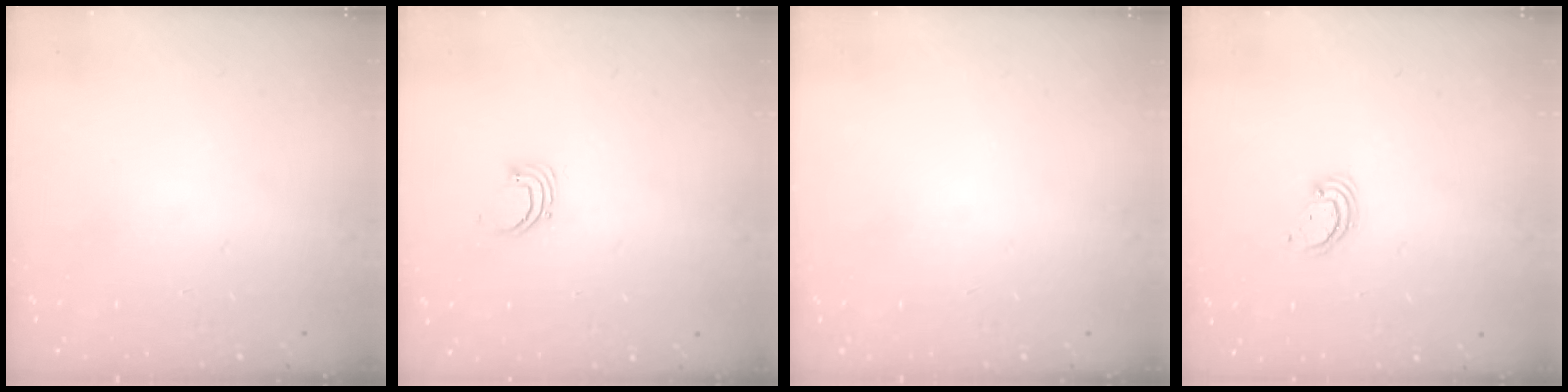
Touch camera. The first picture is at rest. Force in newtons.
{"total": 2.5, "press": 2.5, "slide": 0.1}
{"total": 0.0}
{"total": 2.3, "press": 2.3, "slide": 0.1}